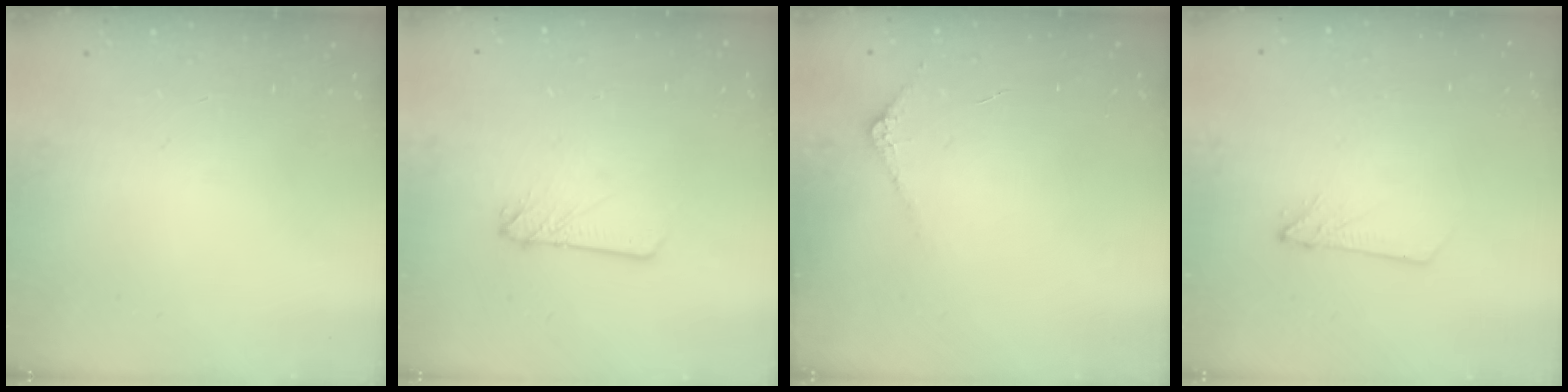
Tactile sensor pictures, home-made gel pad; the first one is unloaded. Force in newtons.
{"total": 2.9, "press": 2.9, "slide": 0.4}
{"total": 6.0, "press": 5.9, "slide": 0.7}
{"total": 2.8, "press": 2.8, "slide": 0.3}